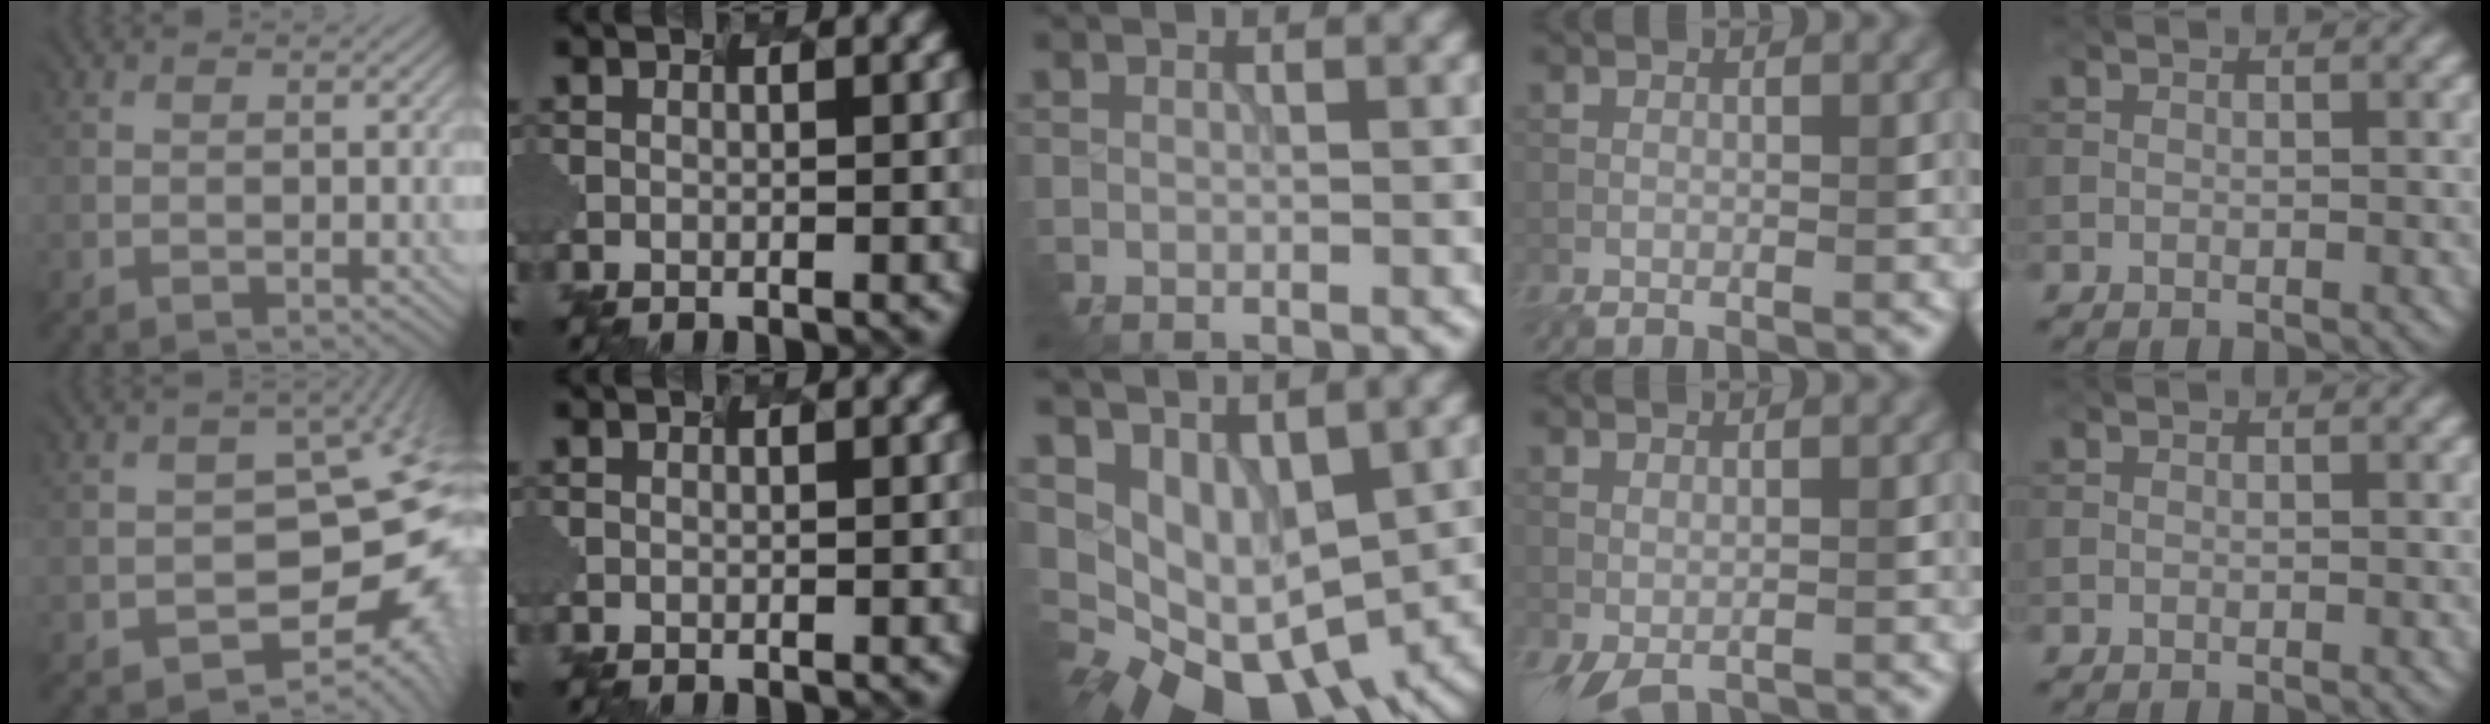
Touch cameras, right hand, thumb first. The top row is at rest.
{"thumb": {"total": 11.4, "force": [-4.0, 7.9, 7.2], "torque": [-0.058, -0.019, -0.049]}, "middle": {"total": 6.5, "force": [-0.4, 5.0, 4.1], "torque": [-0.050, -0.007, 0.021]}, "ring": {"total": 1.9, "force": [0.0, 0.9, 1.6], "torque": [-0.032, -0.005, 0.008]}}